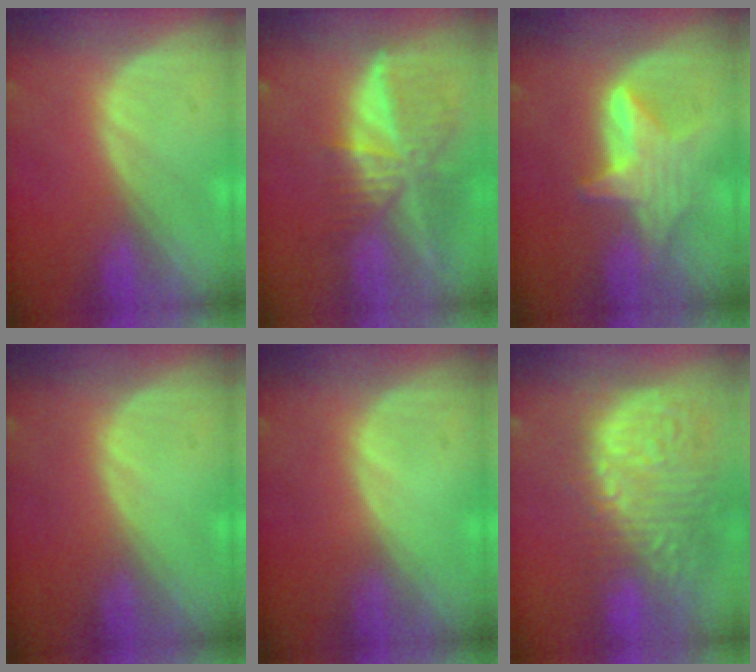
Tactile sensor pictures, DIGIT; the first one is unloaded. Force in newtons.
{"total": 9.2, "press": 8.0, "slide": 4.6}
{"total": 6.1, "press": 6.0, "slide": 0.5}
{"total": 0.0}
{"total": 0.0}
{"total": 15.4, "press": 12.7, "slide": 8.7}